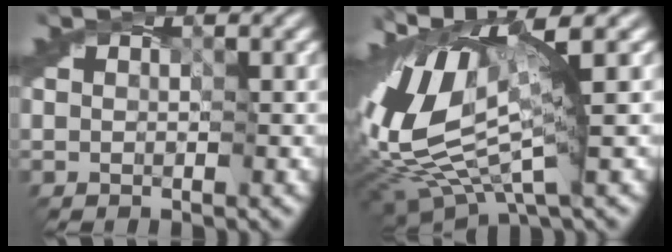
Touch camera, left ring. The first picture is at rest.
{"total": 11.5, "force": [2.7, 4.5, 10.3], "torque": [-0.239, -0.001, 0.052]}